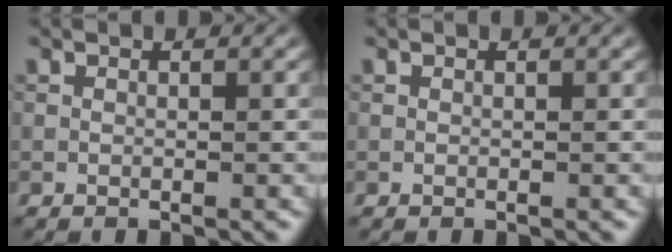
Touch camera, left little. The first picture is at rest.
{"total": 0.0}